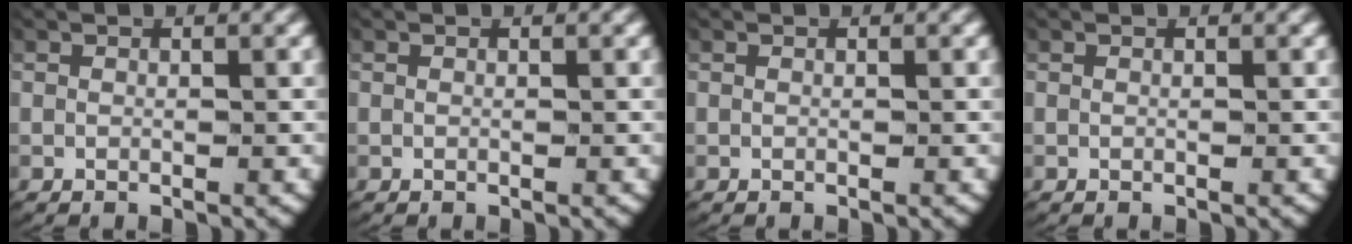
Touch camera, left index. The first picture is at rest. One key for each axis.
{"total": 0.0}
{"total": 0.0}
{"total": 0.0}